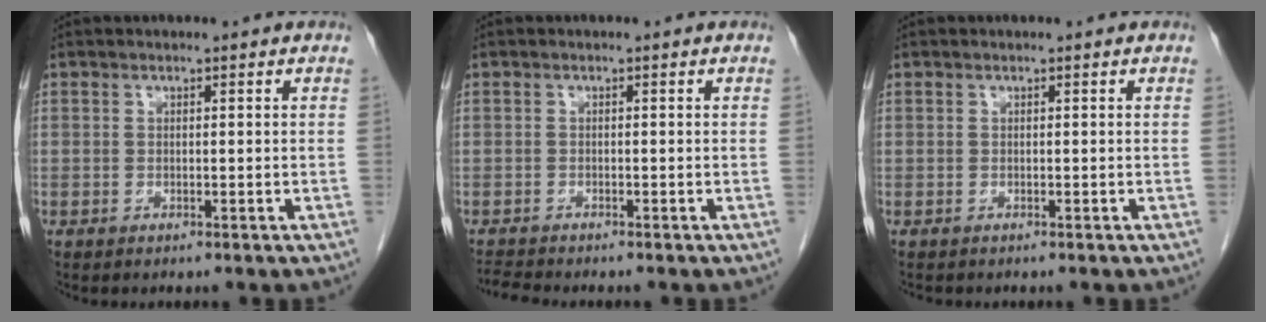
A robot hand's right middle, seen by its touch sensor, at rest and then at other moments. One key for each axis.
{"total": 2.2, "fx": -2.1, "fy": -0.4, "fz": 0.1, "tx": -0.011, "ty": -0.014, "tz": -0.040}
{"total": 0.8, "fx": -0.8, "fy": 0.3, "fz": 0.2, "tx": -0.009, "ty": -0.001, "tz": -0.010}